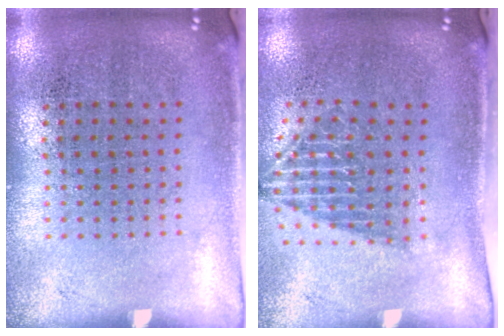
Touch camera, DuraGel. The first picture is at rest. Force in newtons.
{"total": 1.5, "press": 1.1, "slide": 1.0}